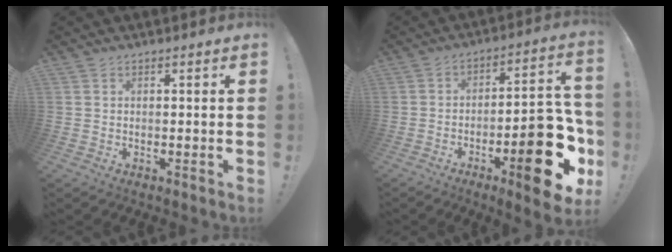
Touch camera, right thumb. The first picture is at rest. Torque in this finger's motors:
{"motor_torque": [2.51, 2.51, 2.01, -0.76, 0.12]}